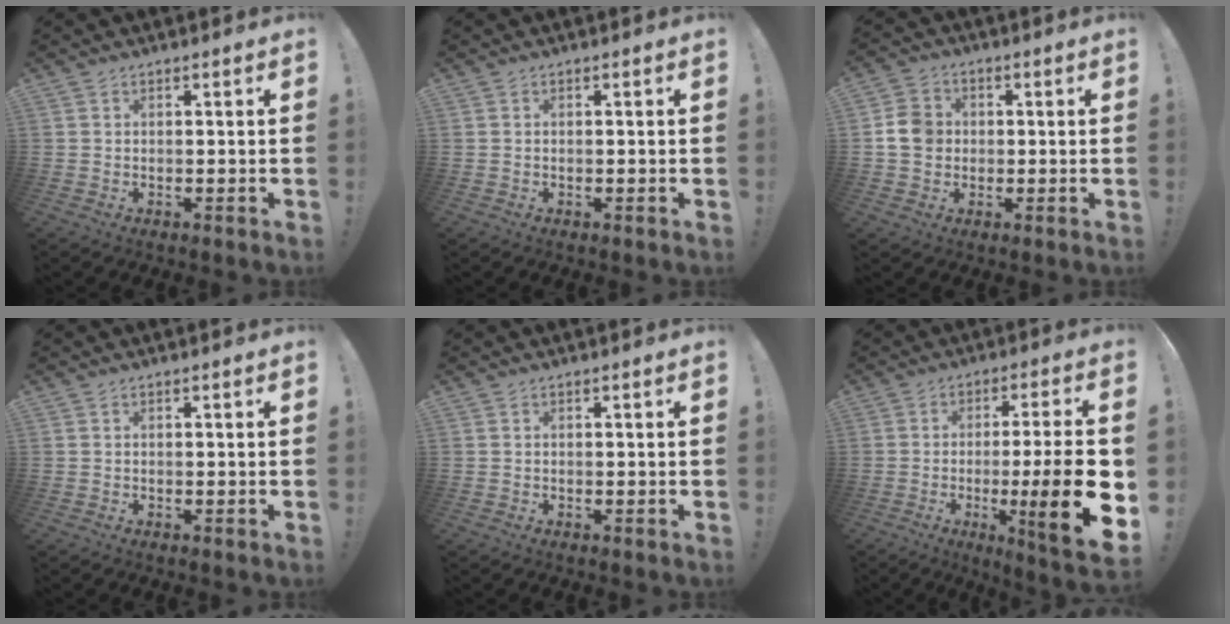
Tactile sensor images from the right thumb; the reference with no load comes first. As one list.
[{"total": 0.0}, {"total": 7.9, "force": [0.3, 7.1, 3.5], "torque": [-0.055, 0.012, 0.011]}, {"total": 0.0}, {"total": 0.0}, {"total": 20.0, "force": [-4.0, 2.3, 19.5], "torque": [-0.298, -0.002, -0.055]}]